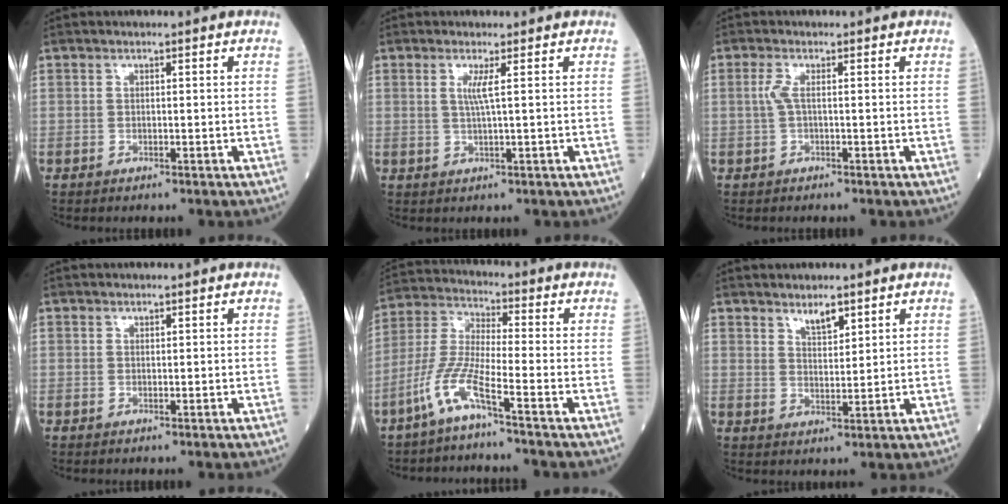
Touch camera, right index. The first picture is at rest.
{"total": 2.1, "force": [0.6, -0.5, 2.0], "torque": [-0.044, -0.002, 0.012]}
{"total": 1.7, "force": [-0.1, 0.2, 1.7], "torque": [-0.043, 0.000, -0.003]}
{"total": 0.0}
{"total": 7.5, "force": [-4.6, -0.3, 5.9], "torque": [-0.141, -0.004, -0.102]}
{"total": 3.2, "force": [2.5, 0.8, 1.8], "torque": [-0.034, -0.005, 0.047]}